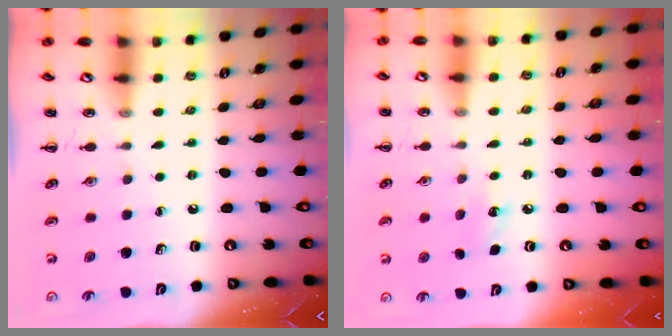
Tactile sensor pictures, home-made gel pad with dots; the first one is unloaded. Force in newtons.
{"total": 6.4, "press": 6.1, "slide": 1.9}